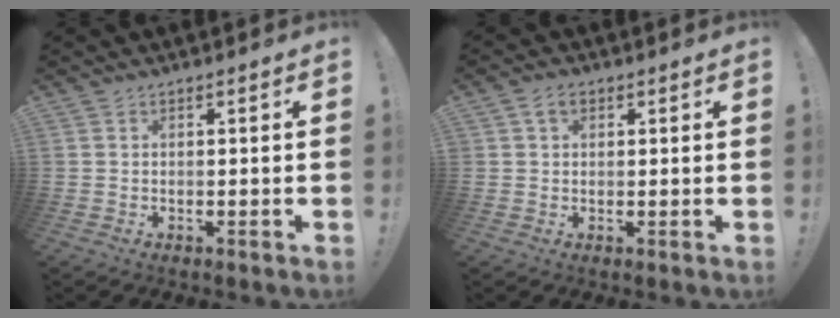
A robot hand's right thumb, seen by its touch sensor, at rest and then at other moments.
{"total": 3.4, "force": [1.5, 2.5, 1.8], "torque": [-0.030, 0.004, 0.028]}